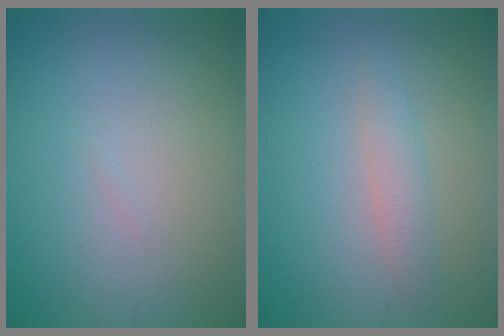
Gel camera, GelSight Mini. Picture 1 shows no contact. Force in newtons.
{"total": 1.9, "press": 1.9, "slide": 0.0}